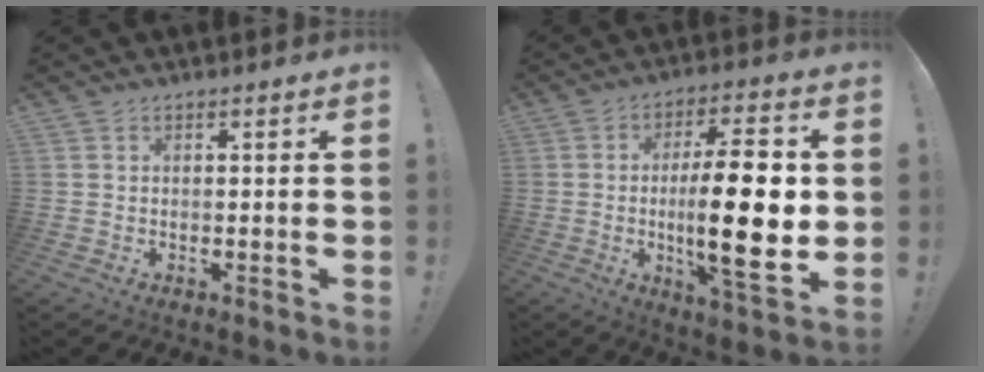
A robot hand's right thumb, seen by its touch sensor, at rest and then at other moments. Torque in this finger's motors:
{"motor_torque": [1.85, 3.16, 1.67, -0.34, 0.29]}